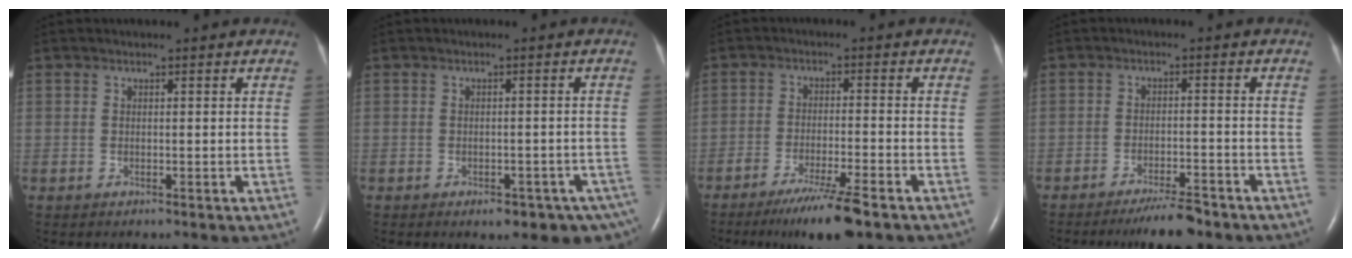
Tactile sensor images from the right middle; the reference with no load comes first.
{"total": 8.2, "force": [-5.6, 4.0, 4.4], "torque": [-0.033, 0.006, -0.068]}
{"total": 8.4, "force": [-5.9, 0.0, 6.0], "torque": [-0.105, -0.022, -0.101]}
{"total": 5.3, "force": [-4.5, 0.6, 2.8], "torque": [-0.047, -0.010, -0.077]}